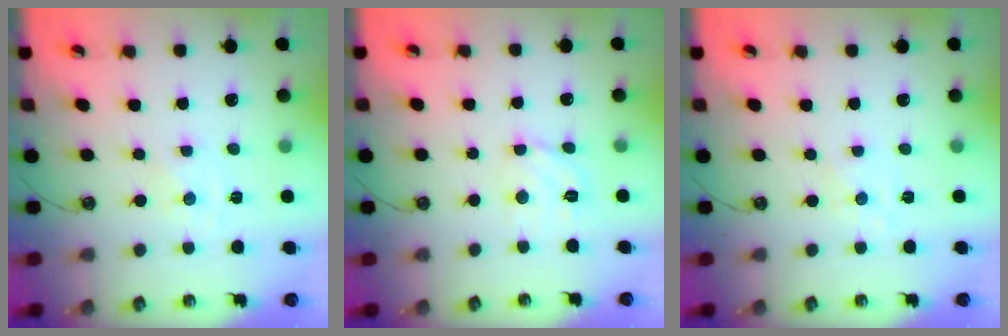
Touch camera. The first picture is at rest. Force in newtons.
{"total": 8.1, "press": 8.0, "slide": 1.1}
{"total": 1.1, "press": 1.1, "slide": 0.2}